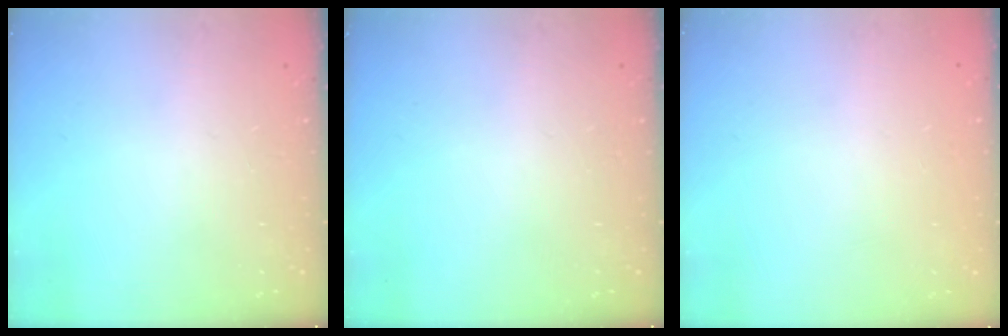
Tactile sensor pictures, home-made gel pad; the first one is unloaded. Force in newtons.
{"total": 0.0}
{"total": 0.0}